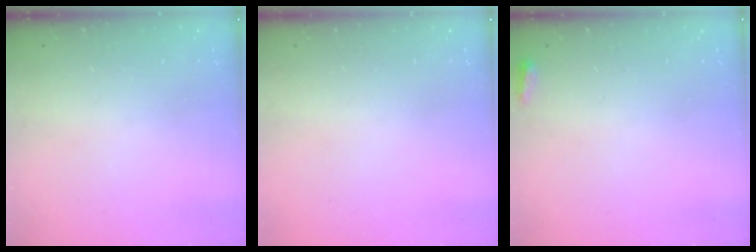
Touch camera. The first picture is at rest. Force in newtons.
{"total": 0.0}
{"total": 2.5, "press": 2.3, "slide": 1.0}